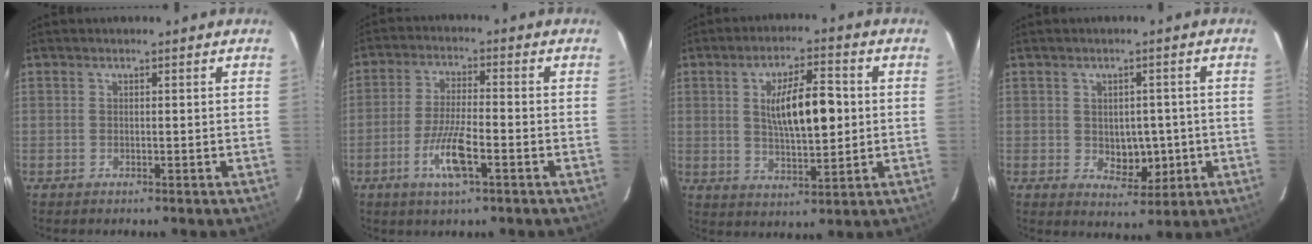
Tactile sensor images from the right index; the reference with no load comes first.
{"total": 7.7, "force": [-3.3, 1.2, 6.9], "torque": [-0.137, -0.008, -0.059]}
{"total": 10.3, "force": [1.2, 3.0, 9.8], "torque": [-0.170, 0.009, 0.023]}
{"total": 5.6, "force": [-0.5, 3.7, 4.1], "torque": [-0.047, 0.001, 0.005]}